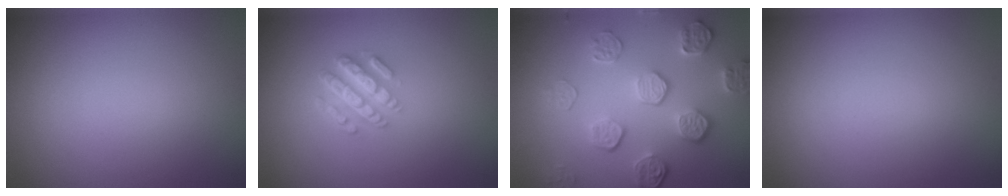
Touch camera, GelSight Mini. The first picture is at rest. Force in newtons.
{"total": 4.3, "press": 3.1, "slide": 2.9}
{"total": 5.3, "press": 3.8, "slide": 3.7}
{"total": 0.0}